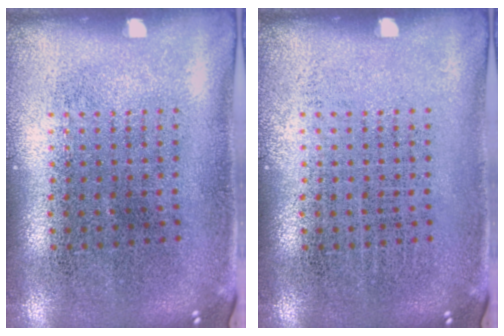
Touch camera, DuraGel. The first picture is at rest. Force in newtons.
{"total": 0.0}